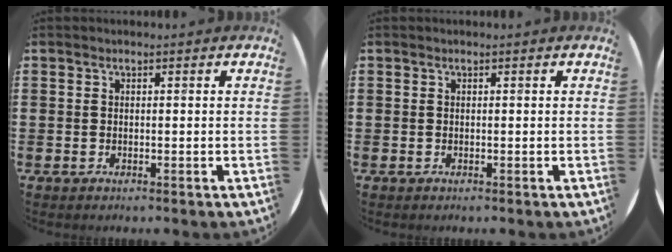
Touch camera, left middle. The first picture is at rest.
{"total": 0.0}